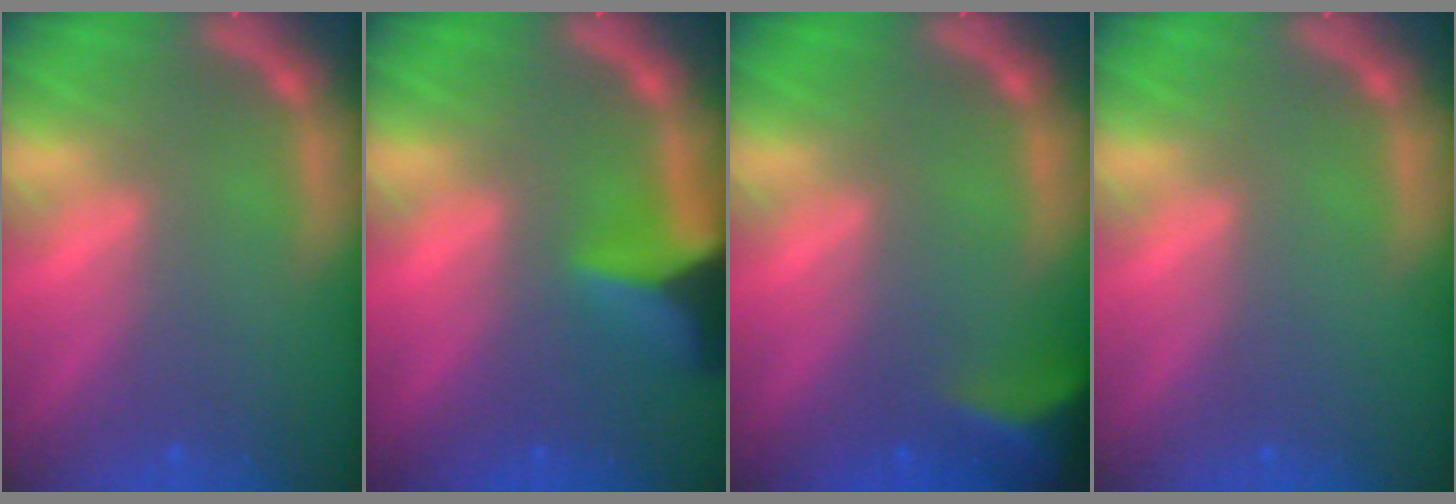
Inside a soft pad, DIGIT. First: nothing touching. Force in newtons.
{"total": 6.0}
{"total": 5.4}
{"total": 0.0}